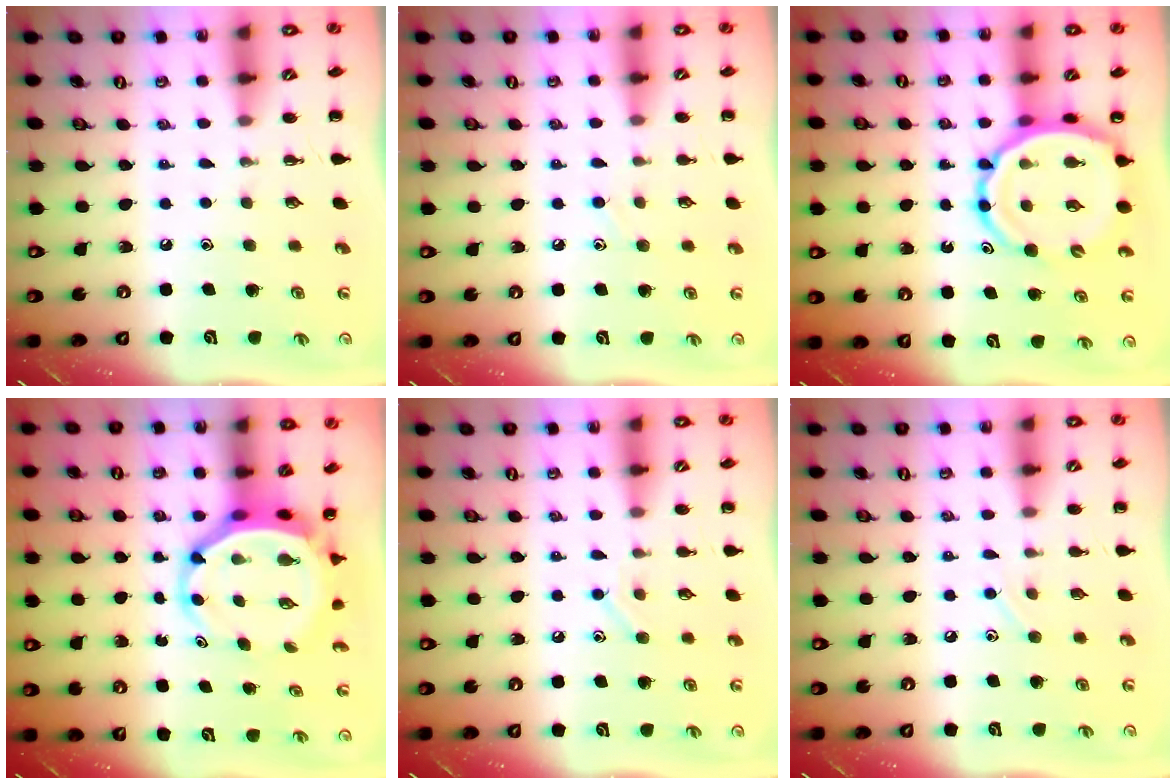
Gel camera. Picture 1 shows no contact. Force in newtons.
{"total": 6.5, "press": 6.1, "slide": 2.3}
{"total": 12.0, "press": 11.4, "slide": 3.7}
{"total": 5.9, "press": 5.7, "slide": 1.8}
{"total": 7.0, "press": 6.9, "slide": 1.3}
{"total": 4.7, "press": 4.4, "slide": 1.4}